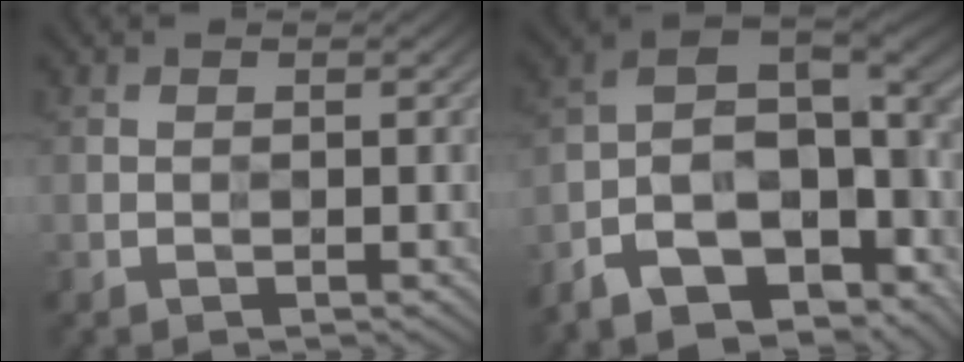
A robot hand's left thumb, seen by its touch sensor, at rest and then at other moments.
{"total": 15.0, "force": [-6.8, 6.7, 11.5], "torque": [-0.244, -0.019, -0.101]}